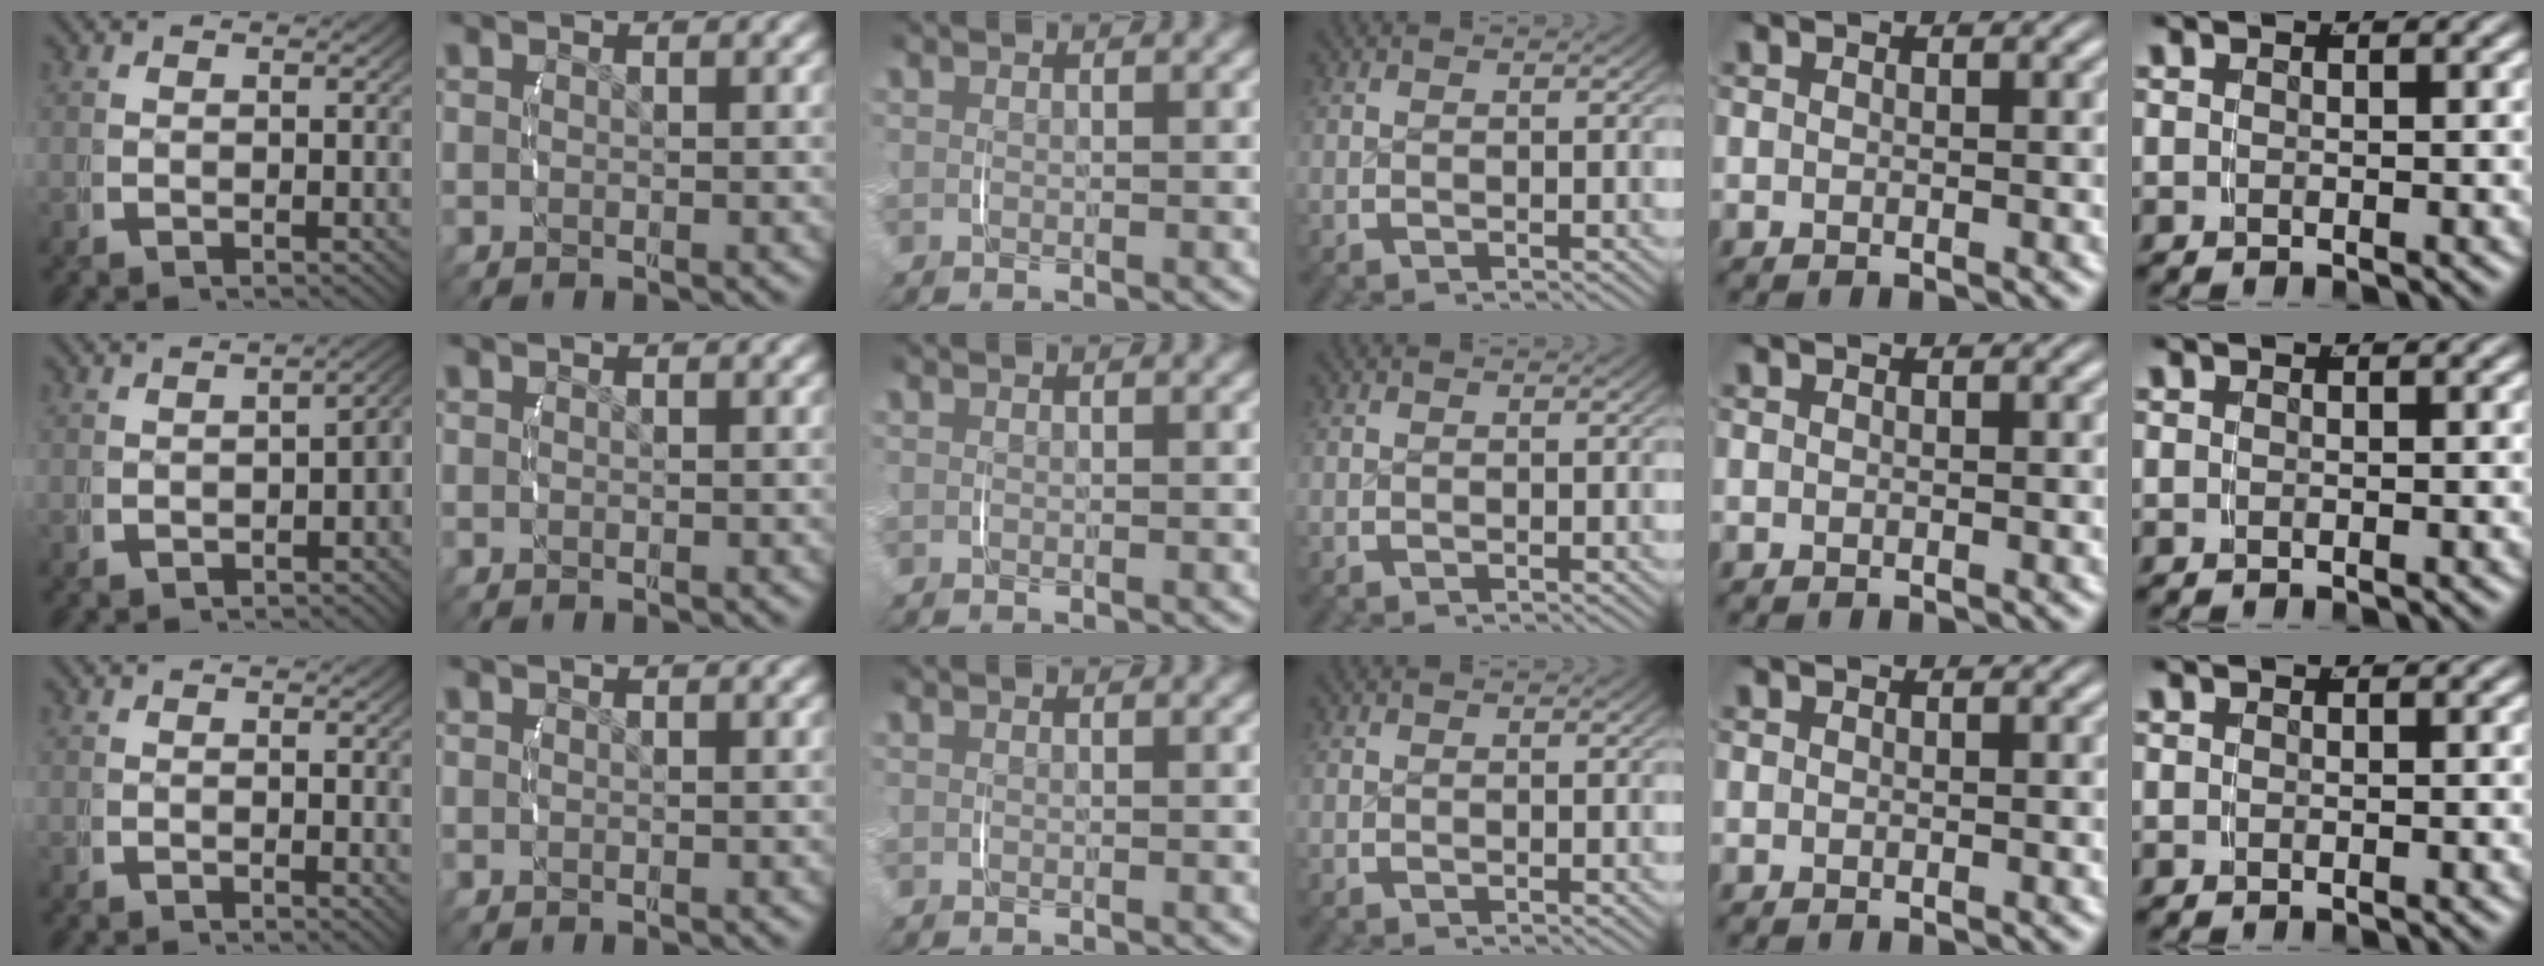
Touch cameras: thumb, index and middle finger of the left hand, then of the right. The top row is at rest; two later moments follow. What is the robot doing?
{"motion": "lift_and_place", "object": "string"}